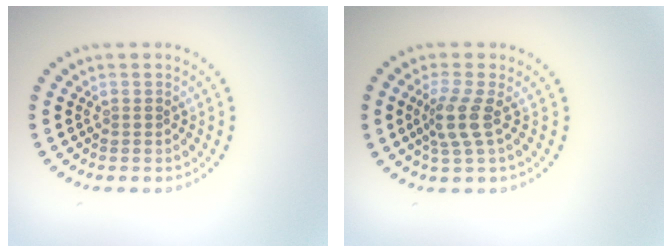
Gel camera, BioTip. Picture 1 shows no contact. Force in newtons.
{"total": 2.7, "press": 2.1, "slide": 1.8}